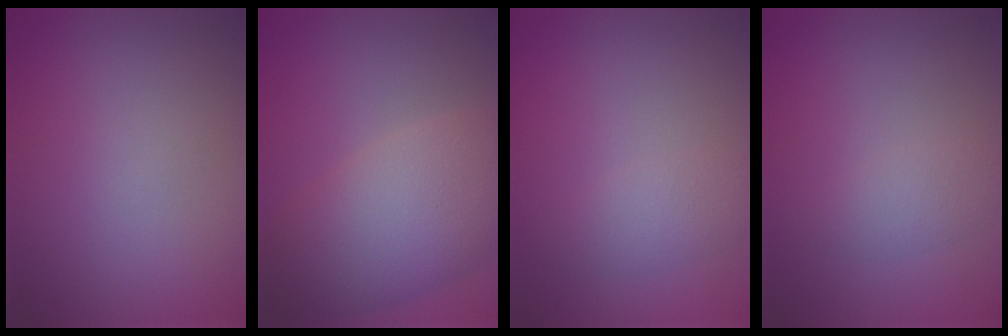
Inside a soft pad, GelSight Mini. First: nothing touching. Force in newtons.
{"total": 8.6, "press": 8.6, "slide": 0.7}
{"total": 2.1, "press": 2.1, "slide": 0.1}
{"total": 1.8, "press": 1.8, "slide": 0.1}